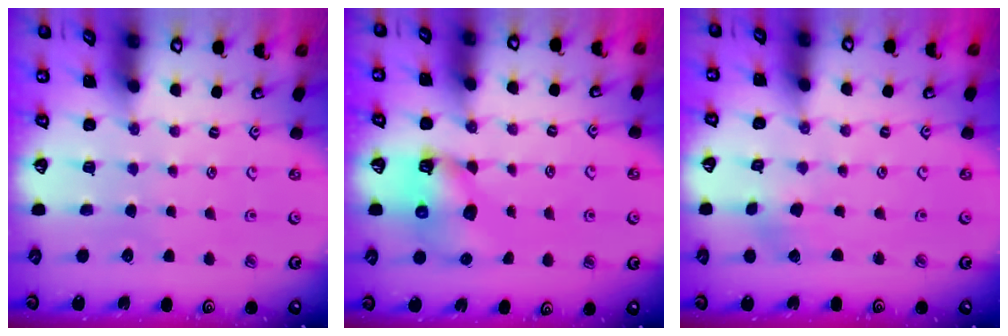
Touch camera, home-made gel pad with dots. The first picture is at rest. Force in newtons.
{"total": 8.0, "press": 8.0, "slide": 0.8}
{"total": 1.1, "press": 1.1, "slide": 0.1}